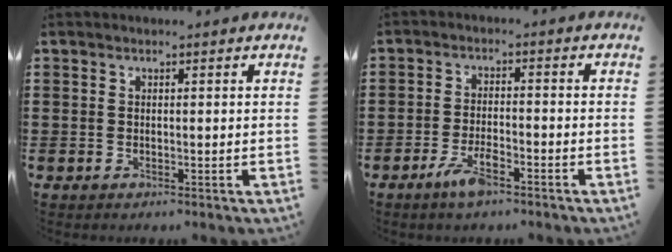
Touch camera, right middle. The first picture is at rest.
{"total": 4.8, "force": [-3.1, 1.3, 3.5], "torque": [-0.076, 0.001, -0.059]}